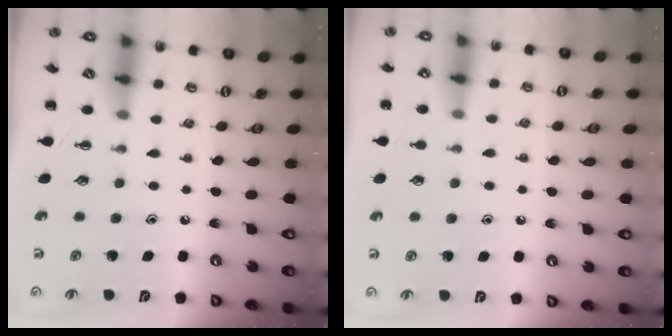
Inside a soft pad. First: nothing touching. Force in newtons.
{"total": 6.2, "press": 5.9, "slide": 2.0}